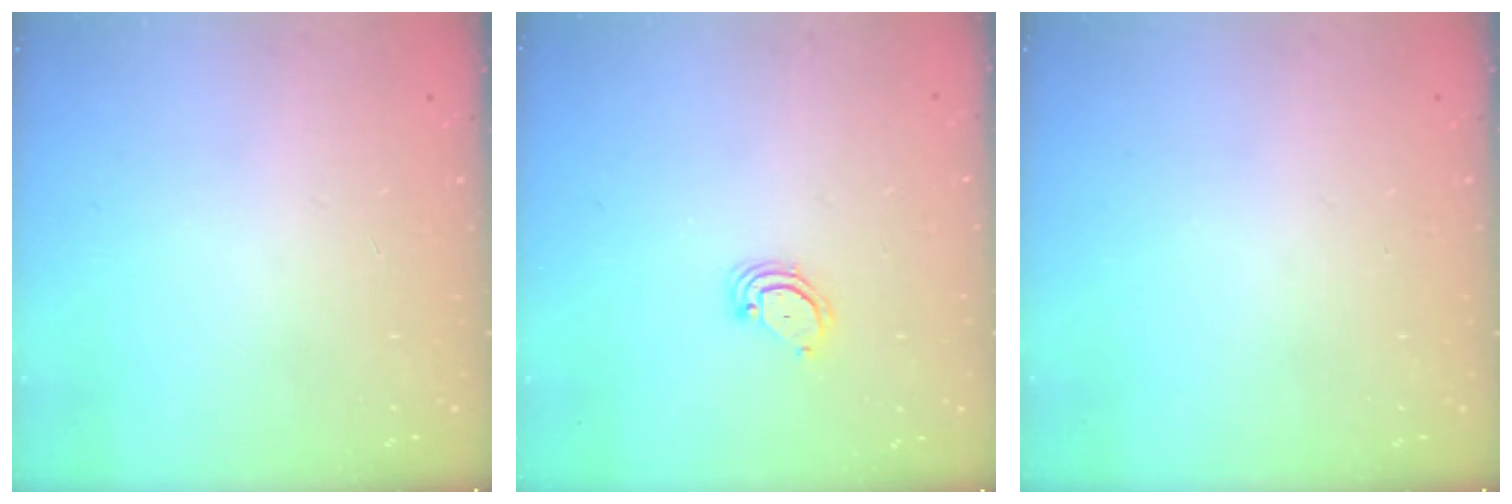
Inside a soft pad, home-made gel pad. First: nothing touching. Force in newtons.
{"total": 3.5, "press": 3.5, "slide": 0.3}
{"total": 0.0}